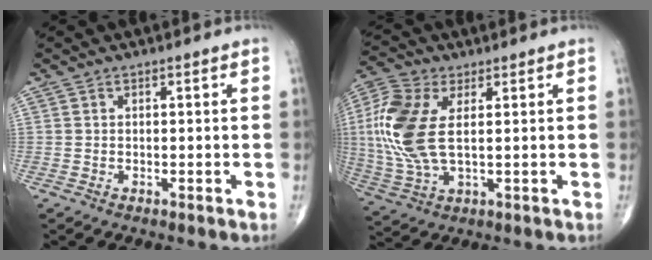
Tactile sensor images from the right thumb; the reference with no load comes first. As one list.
[{"total": 14.3, "force": [2.2, 7.2, 12.2], "torque": [-0.296, 0.004, 0.047]}]